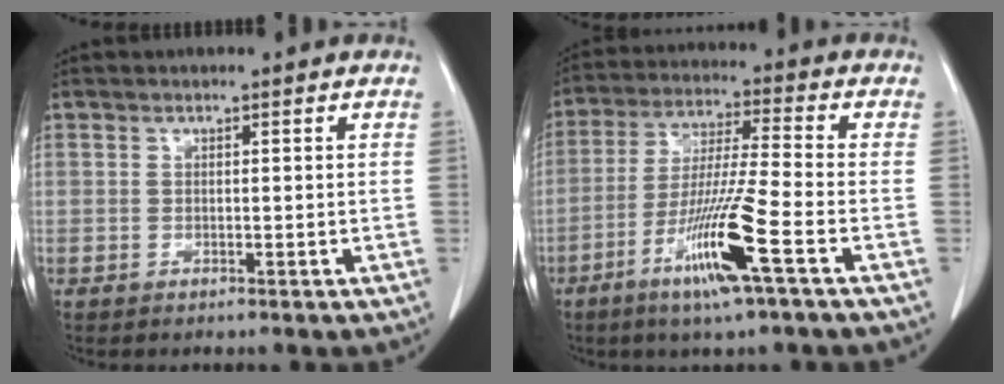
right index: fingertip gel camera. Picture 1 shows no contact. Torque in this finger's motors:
{"motor_torque": [1.52, -0.35, 0.33, 0.18]}